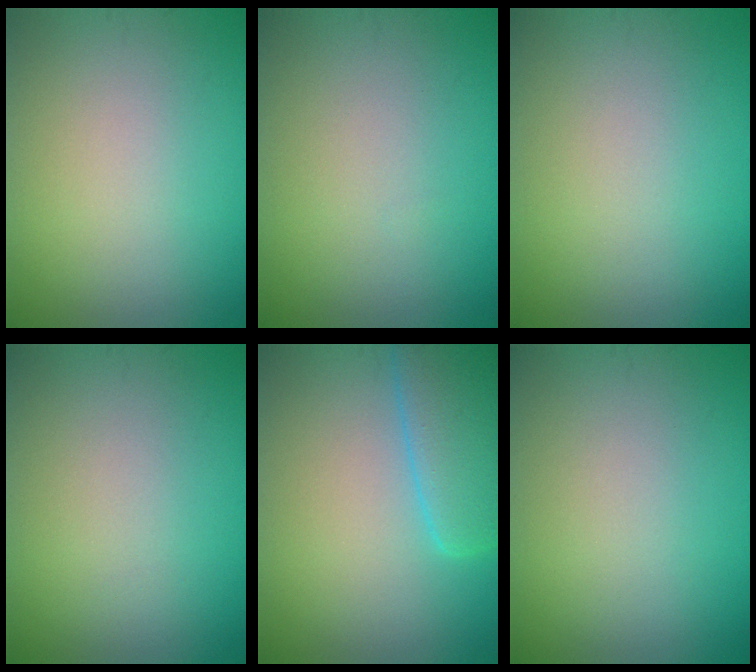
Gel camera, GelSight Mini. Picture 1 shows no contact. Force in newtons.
{"total": 0.0}
{"total": 0.0}
{"total": 0.0}
{"total": 5.4, "press": 5.4, "slide": 0.3}
{"total": 0.0}